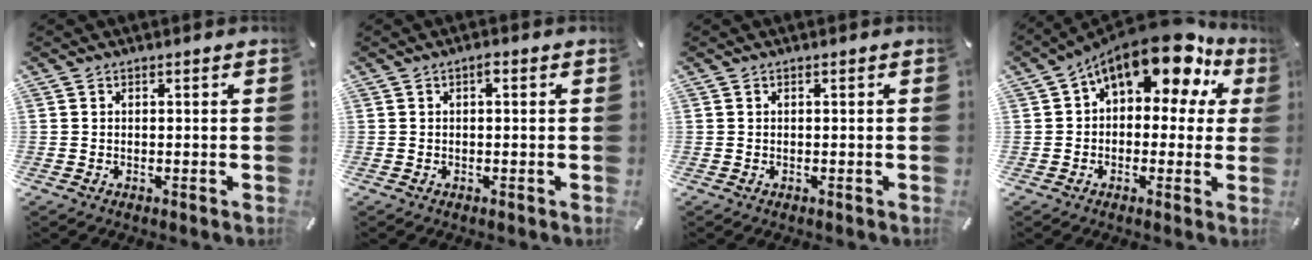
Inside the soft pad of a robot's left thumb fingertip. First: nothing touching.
{"total": 1.3, "force": [0.1, 0.4, 1.2], "torque": [-0.024, 0.004, 0.001]}
{"total": 0.0}
{"total": 14.7, "force": [9.6, 6.6, 8.9], "torque": [-0.144, -0.064, 0.166]}